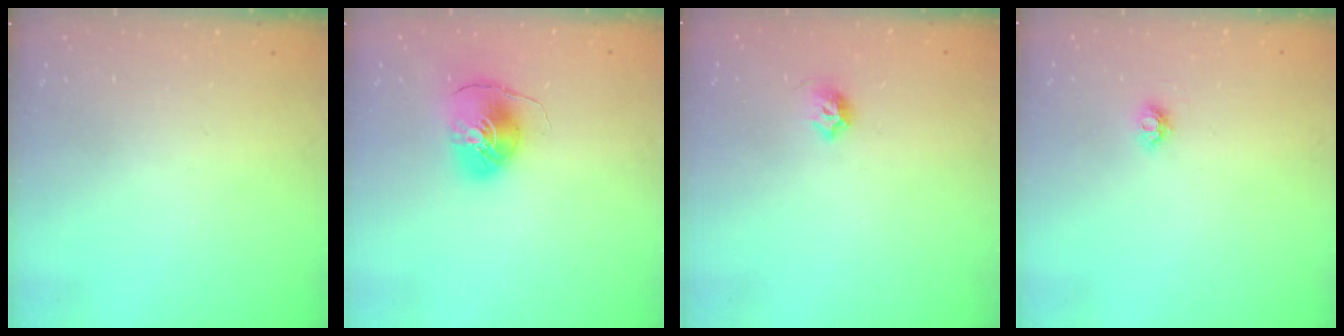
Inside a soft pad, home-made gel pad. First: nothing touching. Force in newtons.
{"total": 7.5, "press": 7.5, "slide": 0.7}
{"total": 5.9, "press": 5.8, "slide": 0.9}
{"total": 4.3, "press": 4.3, "slide": 0.6}